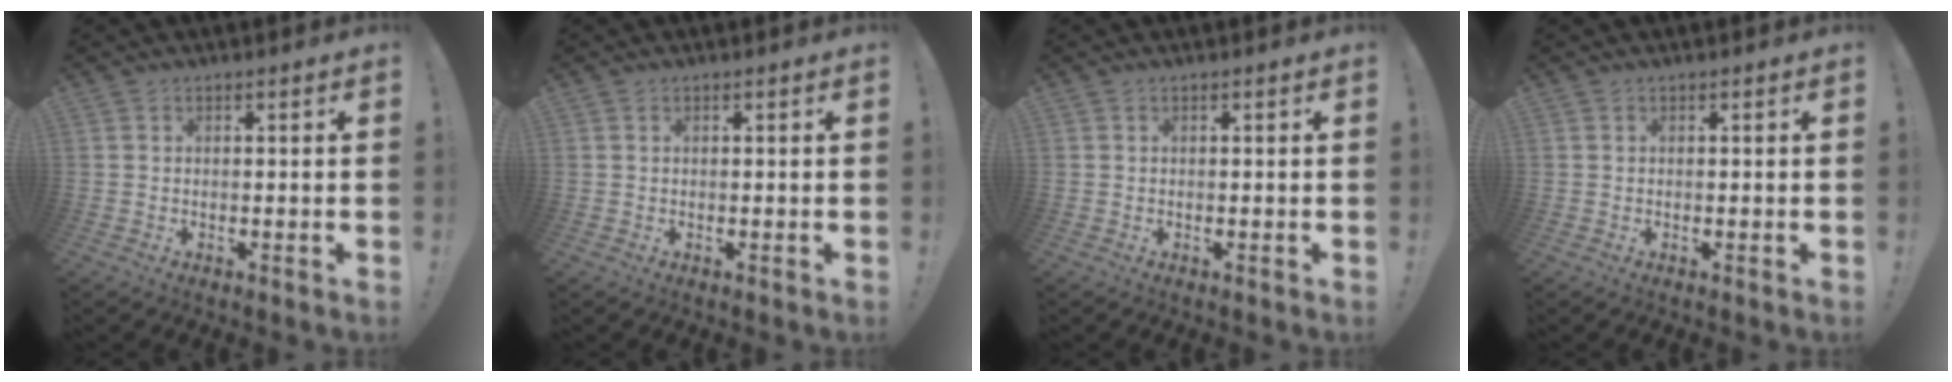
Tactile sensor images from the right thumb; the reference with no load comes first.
{"total": 0.0}
{"total": 0.0}
{"total": 0.0}